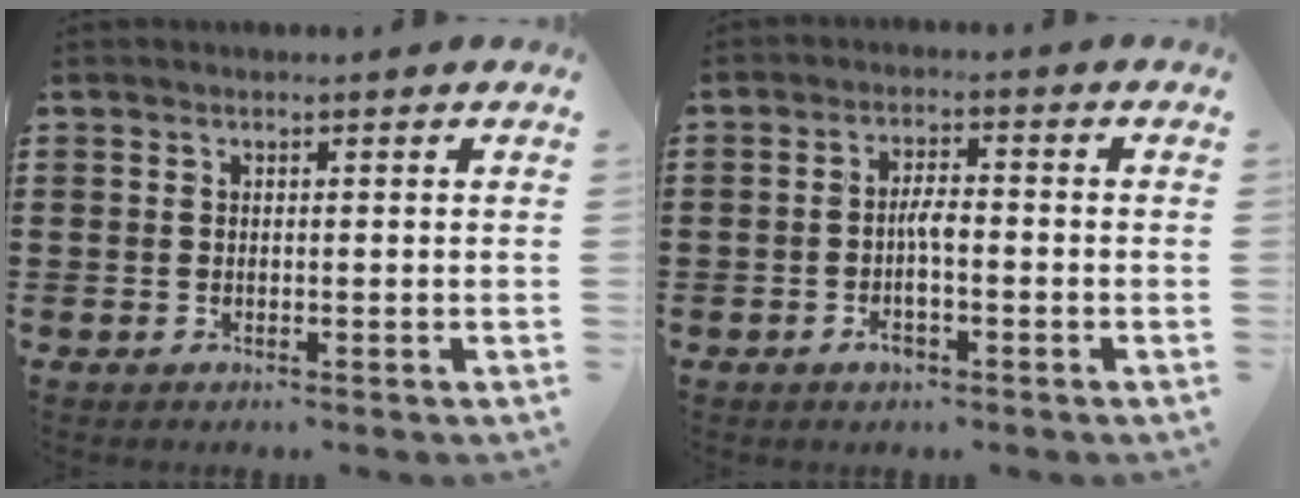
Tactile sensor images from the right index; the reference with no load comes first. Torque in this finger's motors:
{"motor_torque": [1.25, 0.89, 0.40, 0.11]}